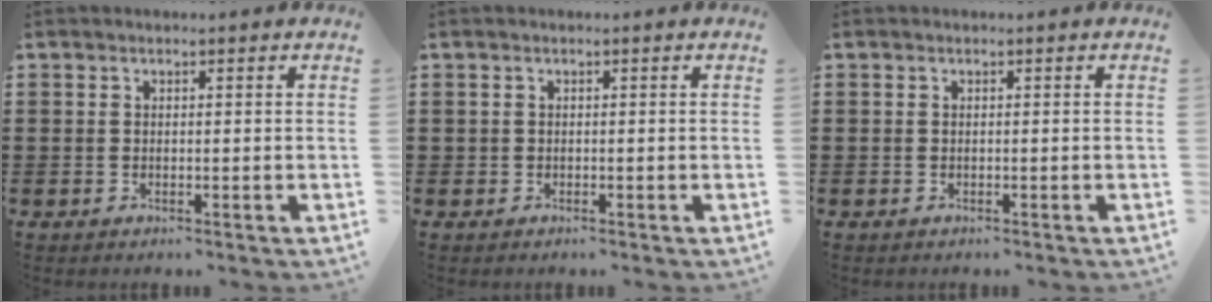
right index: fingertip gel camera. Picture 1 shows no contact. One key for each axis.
{"total": 0.5, "fx": -0.3, "fy": 0.4, "fz": 0.0, "tx": 0.000, "ty": 0.003, "tz": -0.008}
{"total": 0.0}